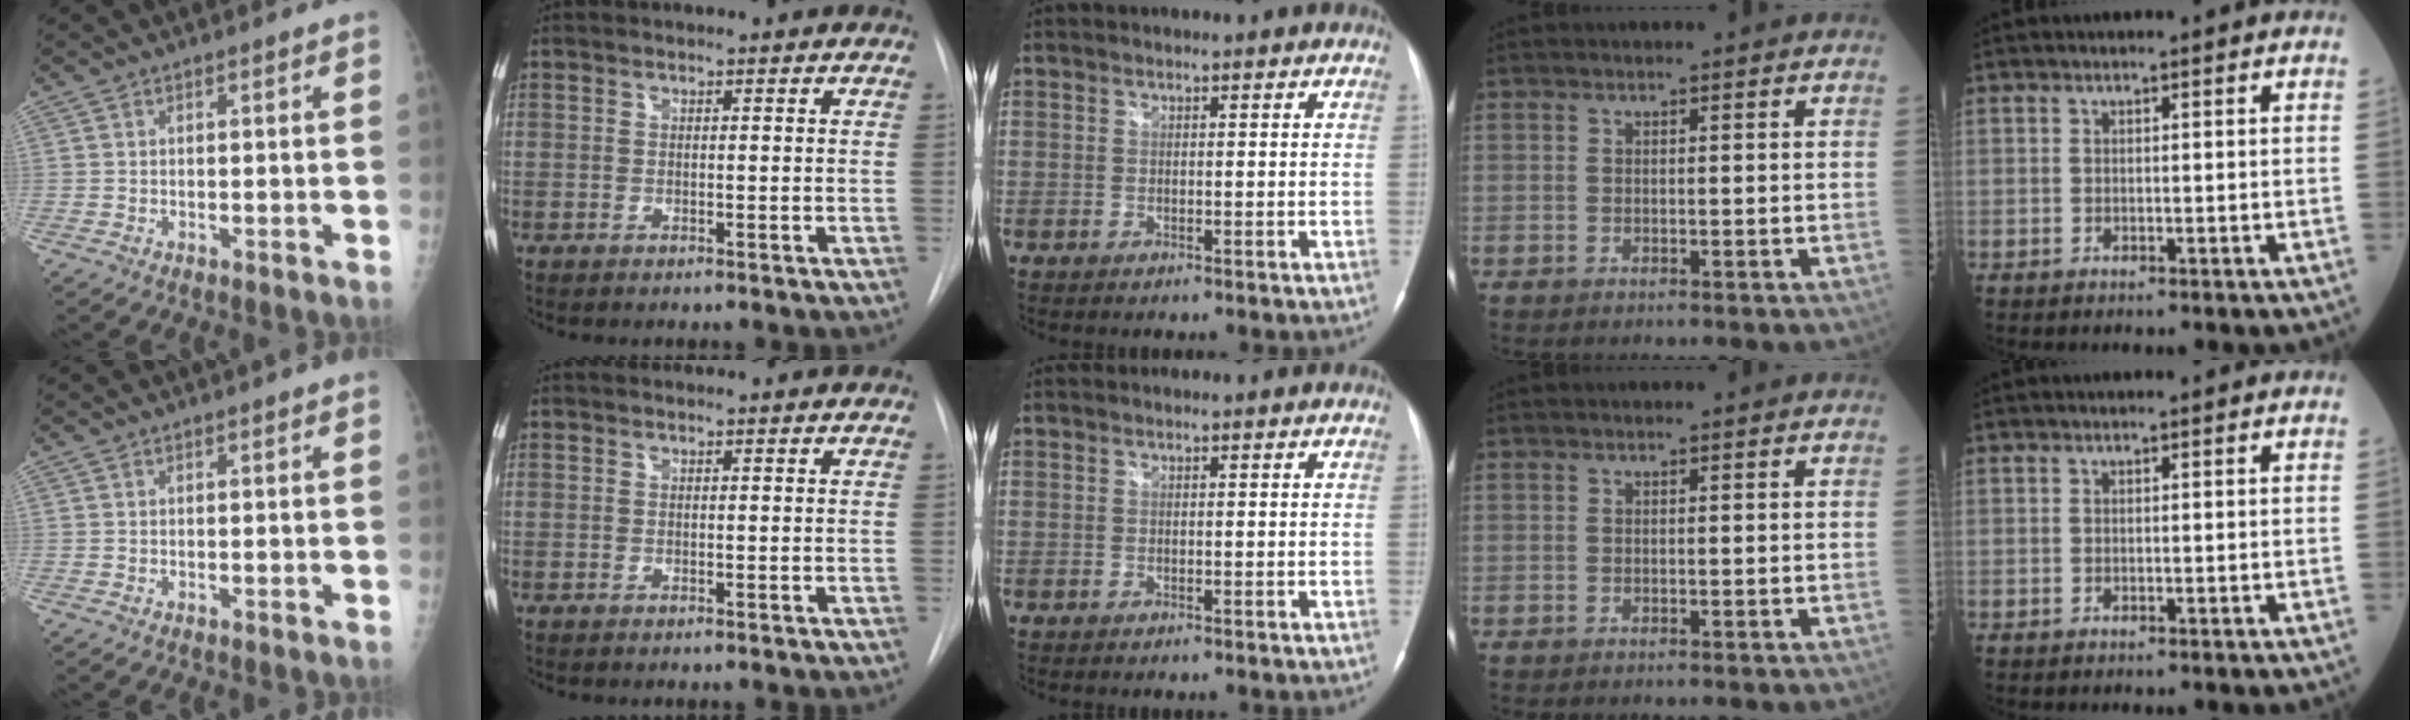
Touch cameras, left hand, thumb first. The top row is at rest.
{}